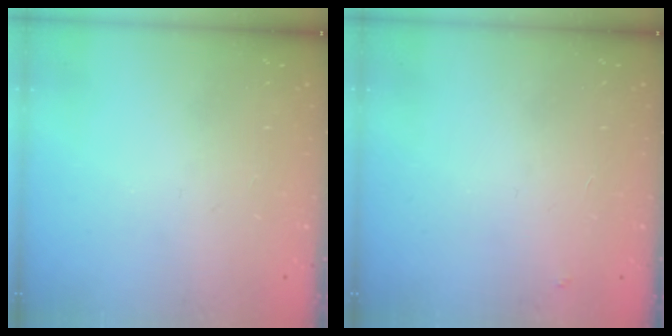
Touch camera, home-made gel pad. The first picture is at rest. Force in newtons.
{"total": 3.8, "press": 3.8, "slide": 0.2}